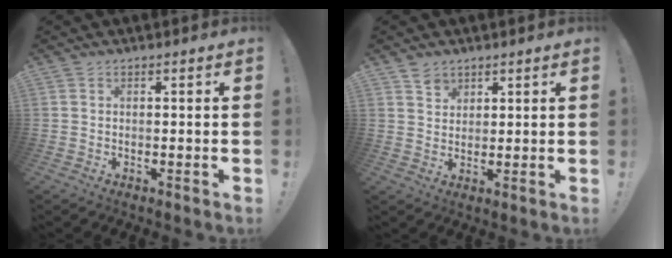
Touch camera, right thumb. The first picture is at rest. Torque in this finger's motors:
{"motor_torque": [0.28, 0.42, 0.23, -0.08, 0.00]}